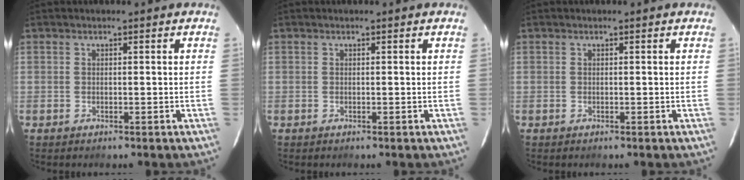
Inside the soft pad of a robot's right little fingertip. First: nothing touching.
{"total": 0.0}
{"total": 0.0}